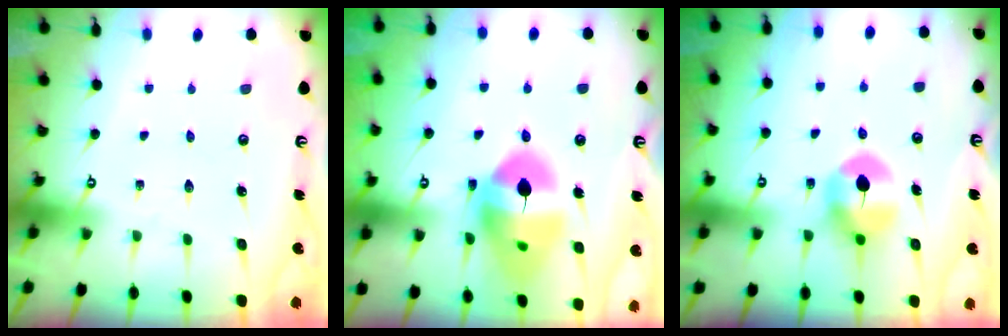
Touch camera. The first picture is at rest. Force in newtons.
{"total": 15.3, "press": 15.2, "slide": 1.8}
{"total": 8.3, "press": 8.3, "slide": 0.7}